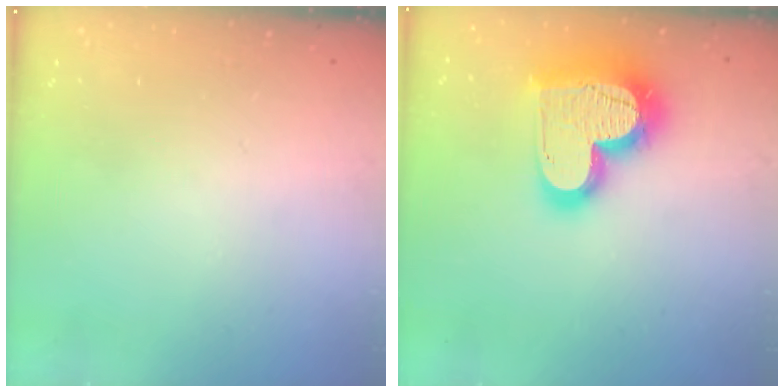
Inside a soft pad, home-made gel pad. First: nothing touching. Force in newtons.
{"total": 23.6, "press": 23.5, "slide": 2.1}